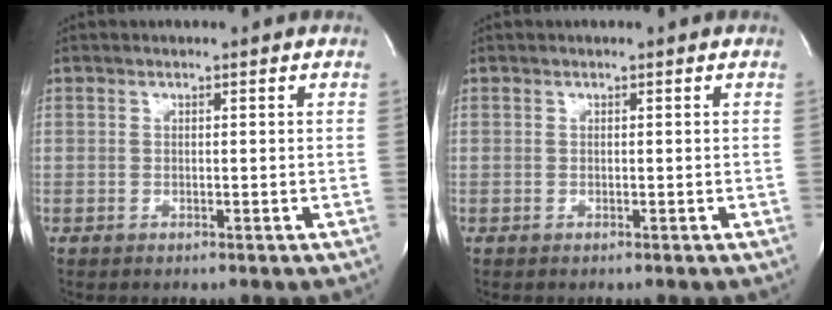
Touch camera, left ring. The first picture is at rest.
{"total": 0.0}